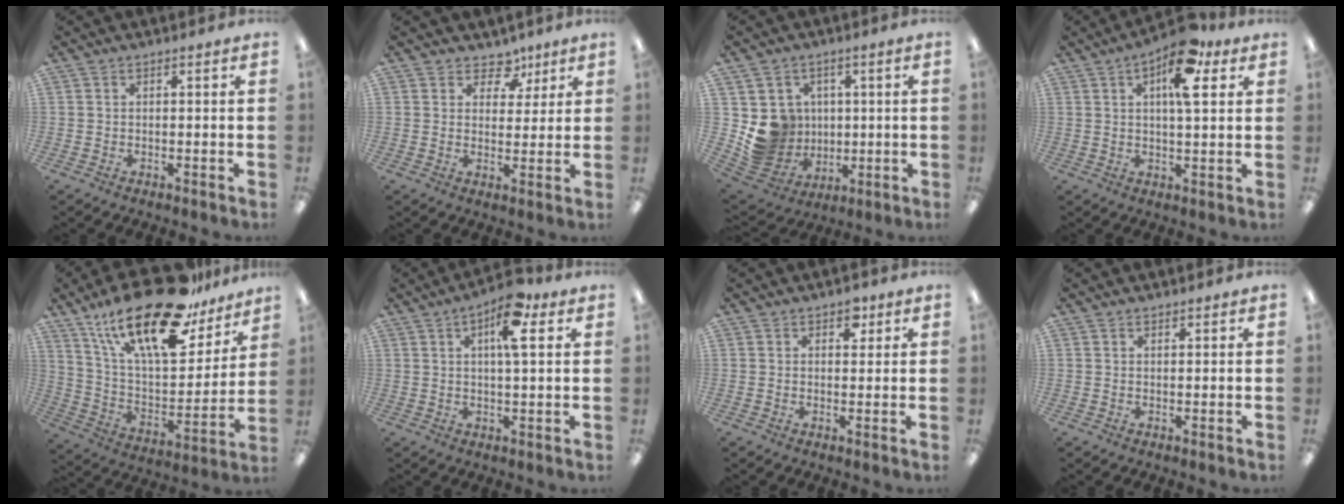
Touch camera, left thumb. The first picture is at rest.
{"total": 6.5, "force": [4.1, 4.5, 2.2], "torque": [-0.020, -0.022, 0.070]}
{"total": 10.1, "force": [1.4, 9.8, 1.6], "torque": [-0.055, -0.013, 0.042]}
{"total": 12.4, "force": [6.0, 4.8, 9.8], "torque": [-0.142, -0.018, 0.096]}
{"total": 27.6, "force": [18.4, 10.8, 17.5], "torque": [-0.295, -0.103, 0.312]}
{"total": 9.4, "force": [4.3, 2.9, 7.8], "torque": [-0.119, -0.006, 0.065]}
{"total": 3.3, "force": [2.0, 2.1, 1.7], "torque": [-0.012, -0.005, 0.030]}
{"total": 0.8, "force": [0.7, 0.4, 0.2], "torque": [-0.003, 0.001, 0.013]}